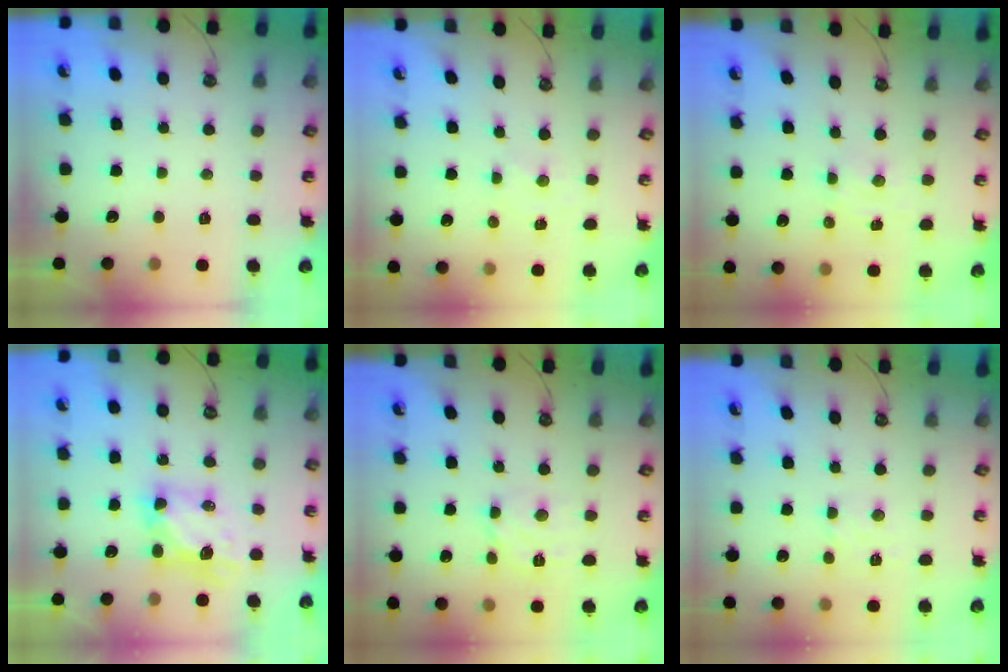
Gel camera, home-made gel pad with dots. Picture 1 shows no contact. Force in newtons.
{"total": 1.8, "press": 1.8, "slide": 0.3}
{"total": 1.6, "press": 1.6, "slide": 0.2}
{"total": 6.6, "press": 6.6, "slide": 0.5}
{"total": 6.6, "press": 6.5, "slide": 0.7}
{"total": 1.9, "press": 1.8, "slide": 0.6}